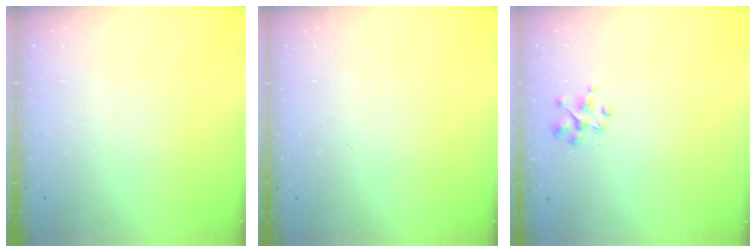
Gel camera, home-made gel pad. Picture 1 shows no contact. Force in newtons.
{"total": 0.0}
{"total": 2.6, "press": 2.6, "slide": 0.5}